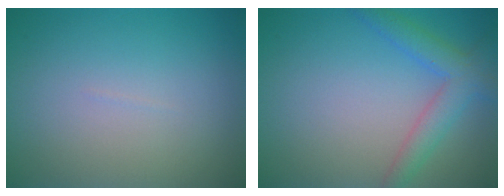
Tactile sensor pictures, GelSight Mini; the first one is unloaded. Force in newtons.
{"total": 3.6, "press": 3.6, "slide": 0.2}